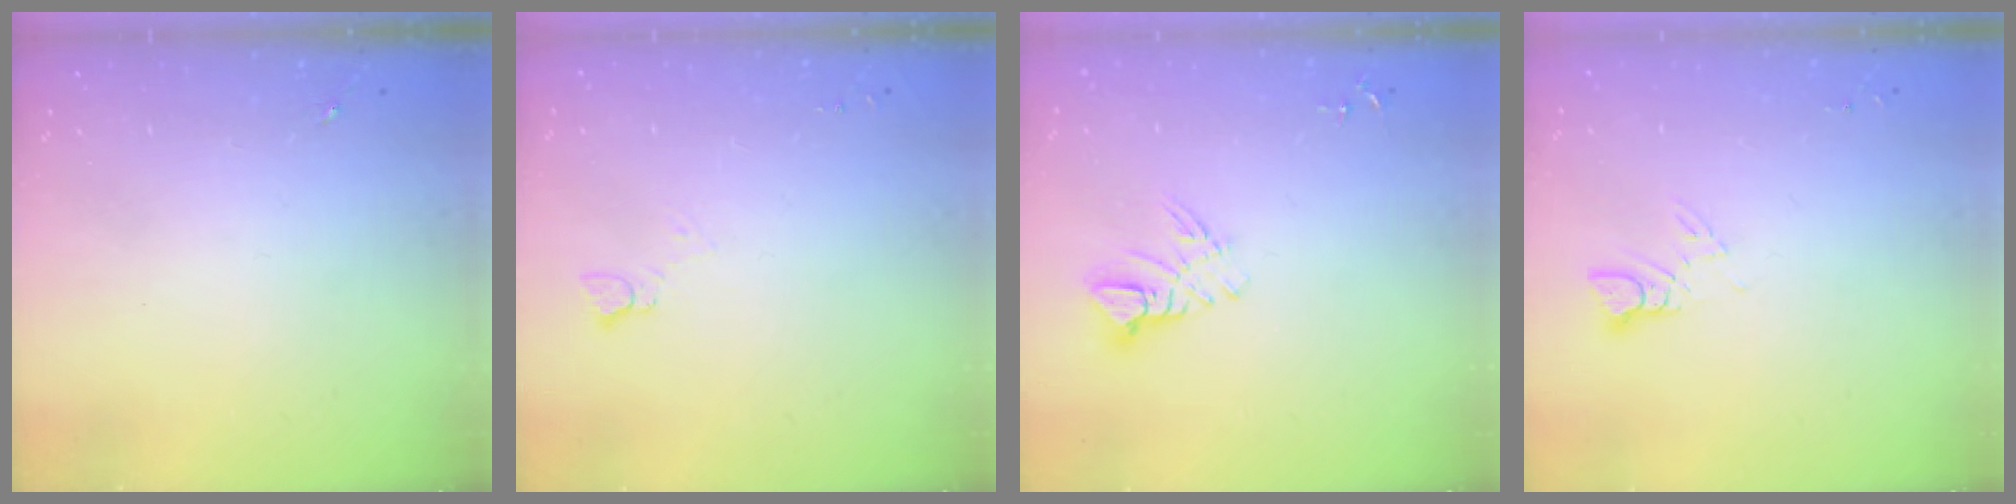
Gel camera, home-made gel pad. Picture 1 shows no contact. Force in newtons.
{"total": 2.8, "press": 2.7, "slide": 0.3}
{"total": 7.5, "press": 7.5, "slide": 0.7}
{"total": 3.2, "press": 3.2, "slide": 0.3}